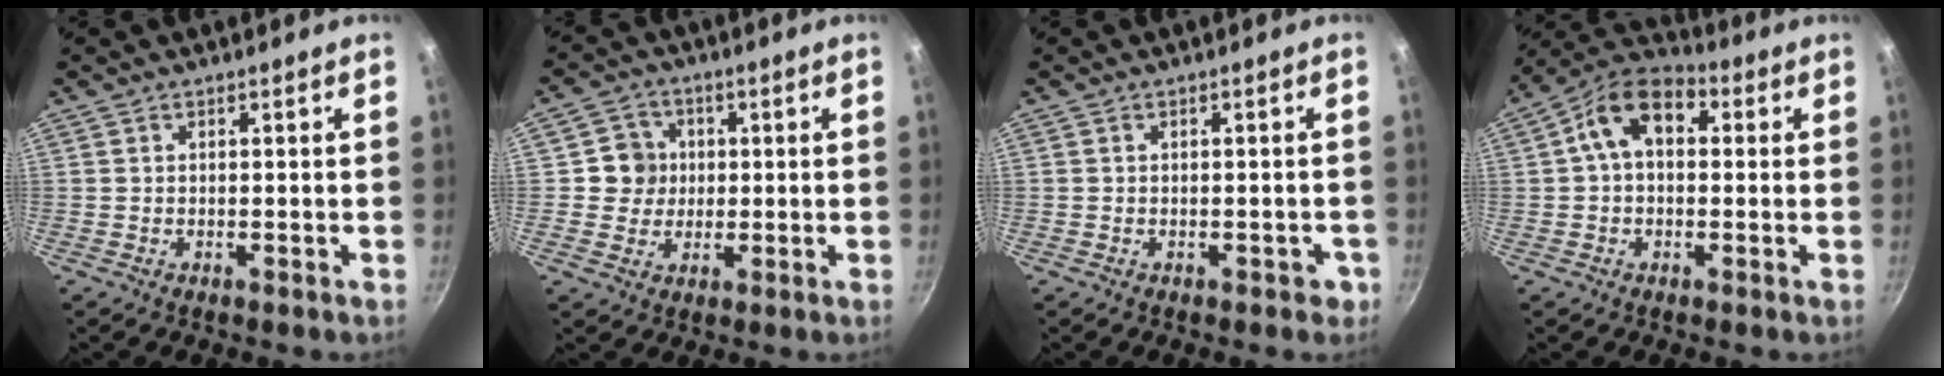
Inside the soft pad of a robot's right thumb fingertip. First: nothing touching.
{"total": 6.0, "force": [0.6, 5.8, 1.4], "torque": [0.017, 0.005, 0.000]}
{"total": 2.2, "force": [-0.8, 1.5, 1.3], "torque": [0.006, 0.019, -0.002]}
{"total": 11.4, "force": [2.3, 7.5, 8.2], "torque": [-0.114, 0.028, 0.016]}